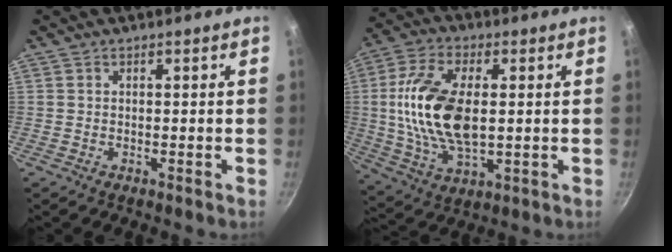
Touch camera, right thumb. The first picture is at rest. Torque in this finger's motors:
{"motor_torque": [2.25, 1.98, 1.80, -0.51, 0.20]}